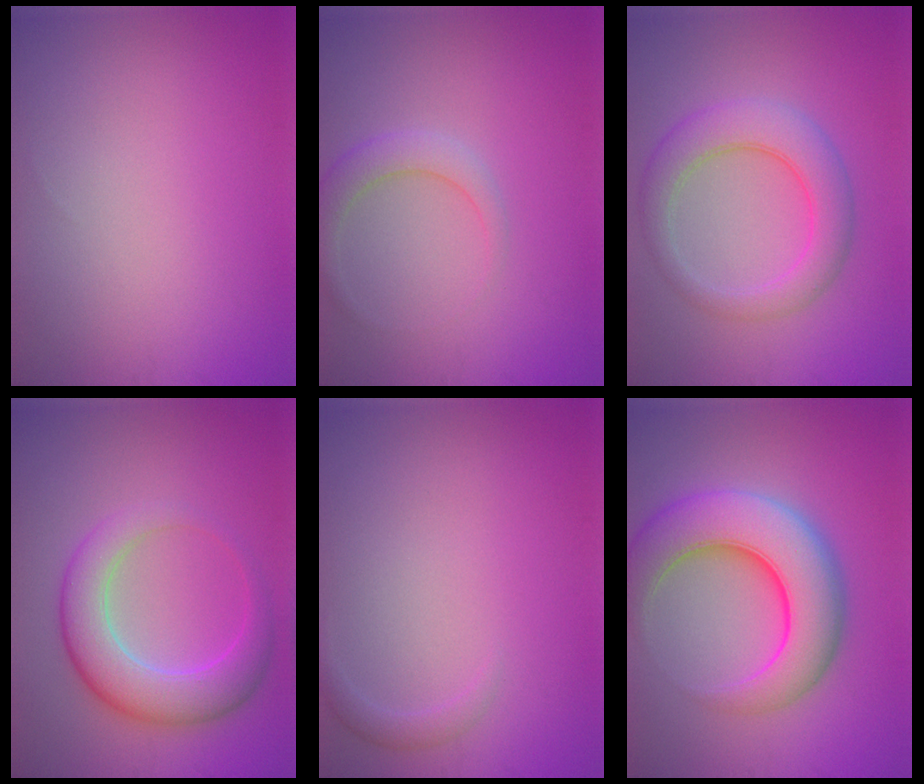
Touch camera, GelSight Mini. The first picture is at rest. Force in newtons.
{"total": 2.5, "press": 2.5, "slide": 0.1}
{"total": 5.1, "press": 5.1, "slide": 0.3}
{"total": 6.1, "press": 6.1, "slide": 0.3}
{"total": 1.1, "press": 1.1, "slide": 0.0}
{"total": 9.6, "press": 9.6, "slide": 0.3}